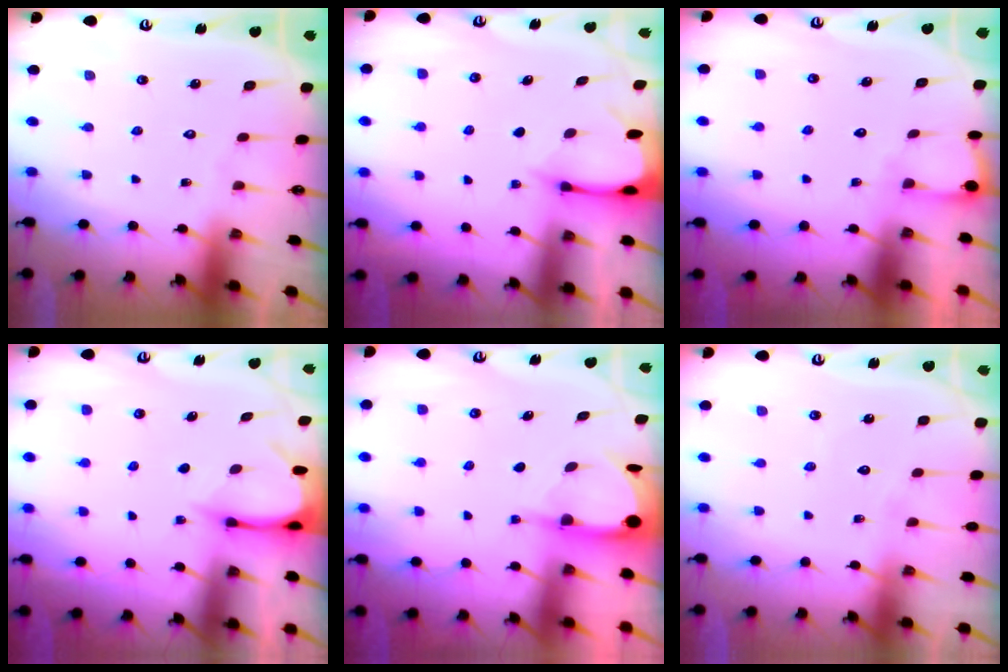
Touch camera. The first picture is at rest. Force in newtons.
{"total": 2.4, "press": 2.4, "slide": 0.3}
{"total": 2.8, "press": 2.8, "slide": 0.2}
{"total": 3.6, "press": 3.6, "slide": 0.3}
{"total": 4.0, "press": 4.0, "slide": 0.3}
{"total": 3.3, "press": 3.3, "slide": 0.4}